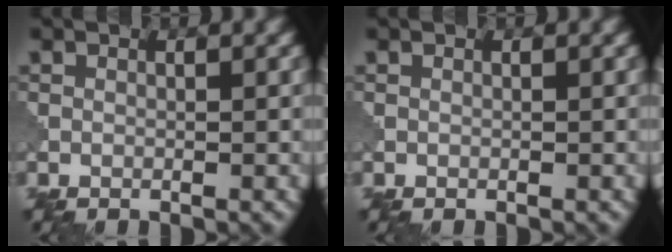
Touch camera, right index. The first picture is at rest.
{"total": 0.0}